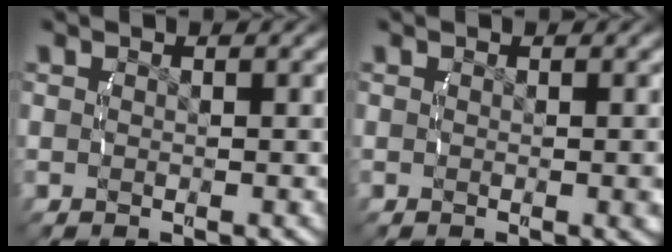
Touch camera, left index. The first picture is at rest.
{"total": 0.6, "force": [-0.1, 0.1, 0.6], "torque": [-0.006, -0.001, -0.002]}